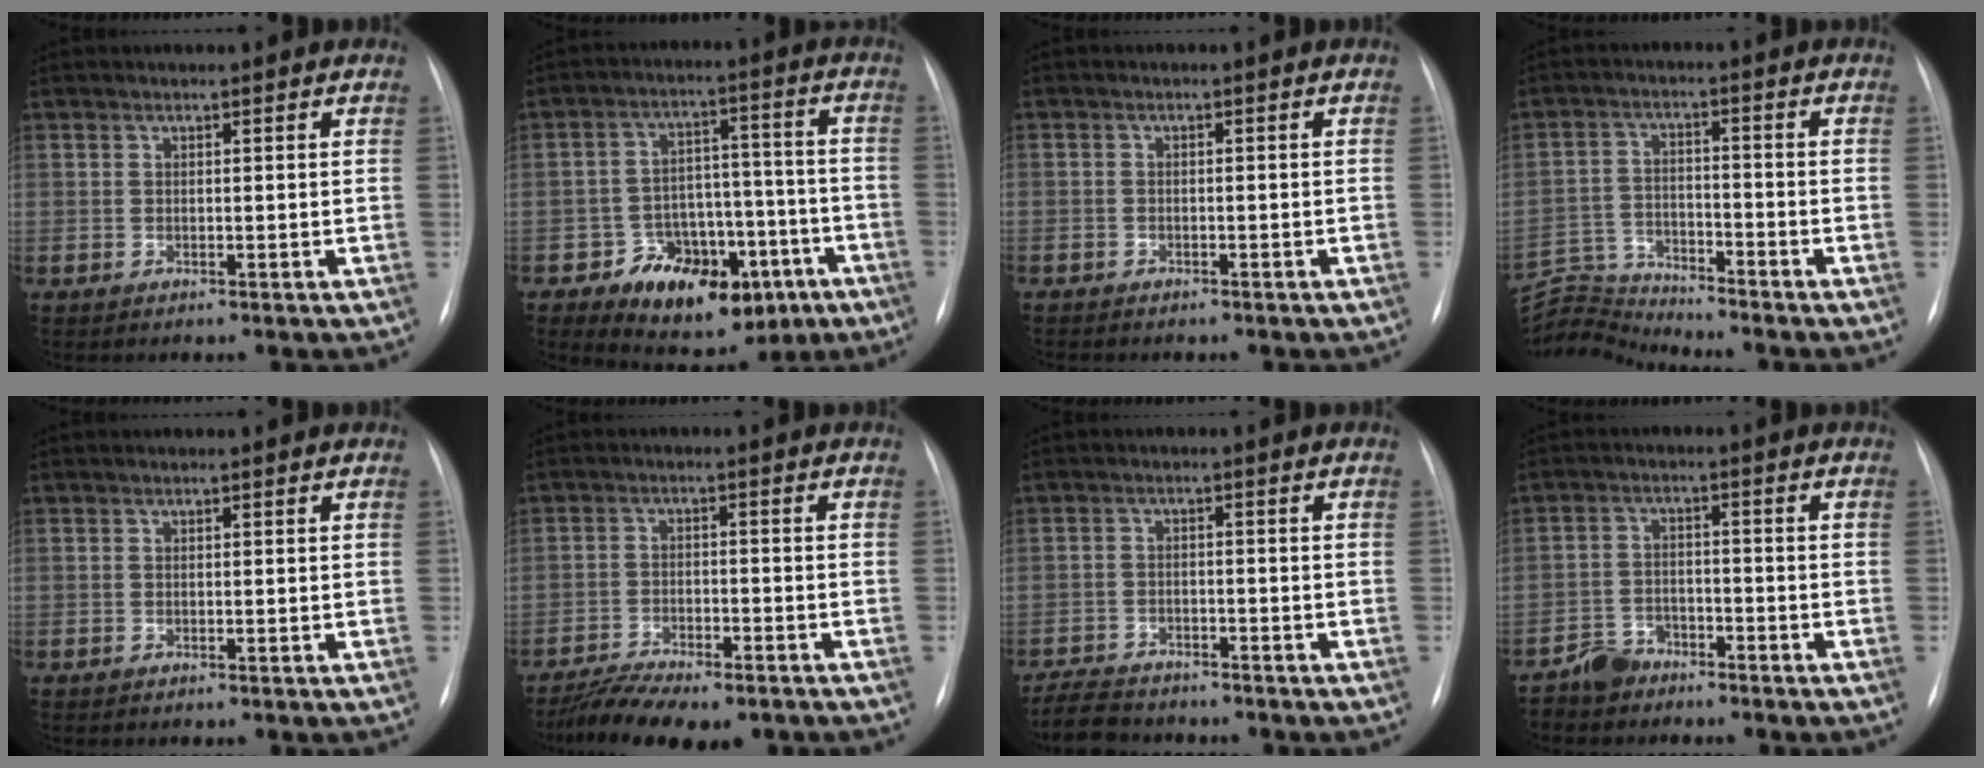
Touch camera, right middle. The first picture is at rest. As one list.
[{"total": 15.4, "force": [-7.9, 9.4, 9.3], "torque": [-0.118, 0.042, -0.103]}, {"total": 3.2, "force": [-2.6, 1.6, 1.0], "torque": [-0.018, 0.002, -0.030]}, {"total": 8.0, "force": [-7.8, -1.1, -1.4], "torque": [0.014, 0.010, -0.148]}, {"total": 0.0}, {"total": 10.9, "force": [-8.9, 3.2, 5.5], "torque": [-0.090, -0.005, -0.137]}, {"total": 7.0, "force": [-6.5, 2.1, 1.5], "torque": [-0.029, -0.009, -0.107]}, {"total": 4.1, "force": [-3.5, 2.1, 0.3], "torque": [-0.008, 0.004, -0.065]}]